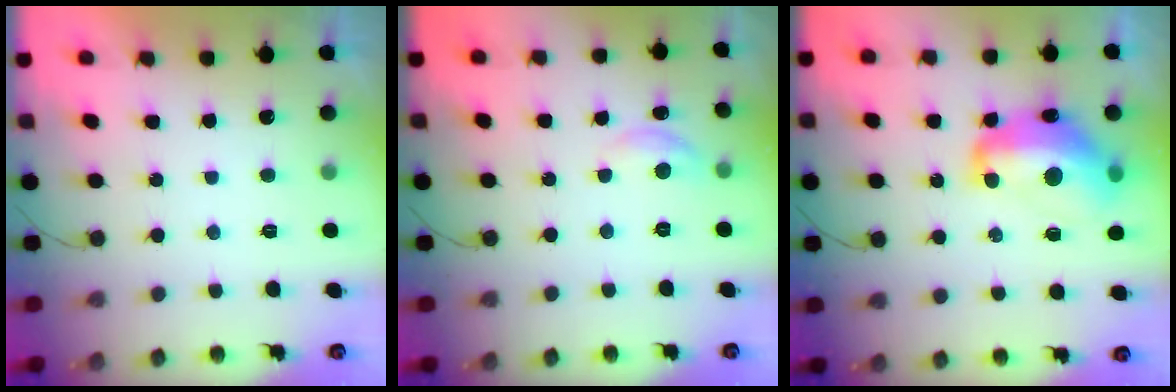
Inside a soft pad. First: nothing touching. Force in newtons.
{"total": 5.1, "press": 5.0, "slide": 0.2}
{"total": 16.4, "press": 16.3, "slide": 1.9}